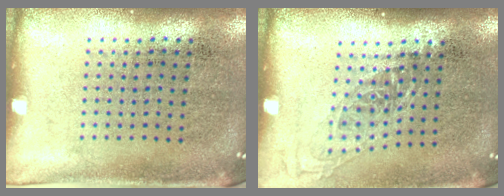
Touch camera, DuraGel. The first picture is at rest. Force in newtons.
{"total": 1.3, "press": 1.1, "slide": 0.8}